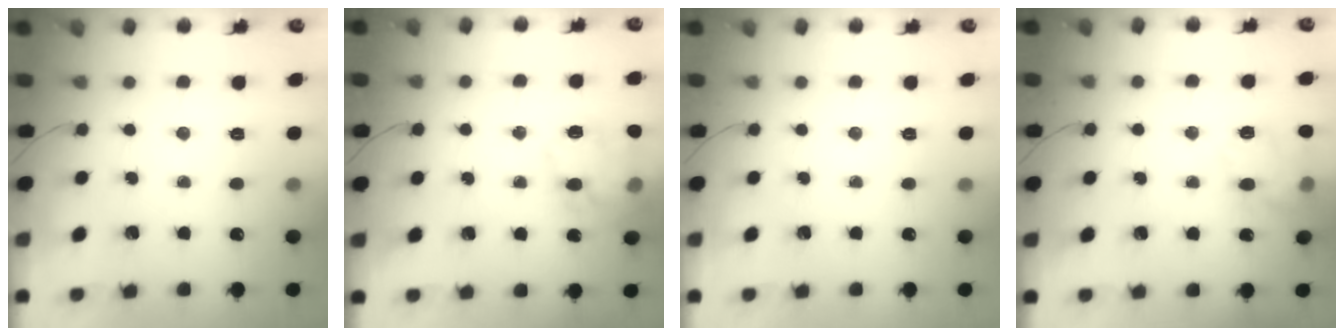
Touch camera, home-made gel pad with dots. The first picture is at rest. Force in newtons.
{"total": 17.7, "press": 17.6, "slide": 2.1}
{"total": 0.0}
{"total": 14.2, "press": 14.1, "slide": 1.7}